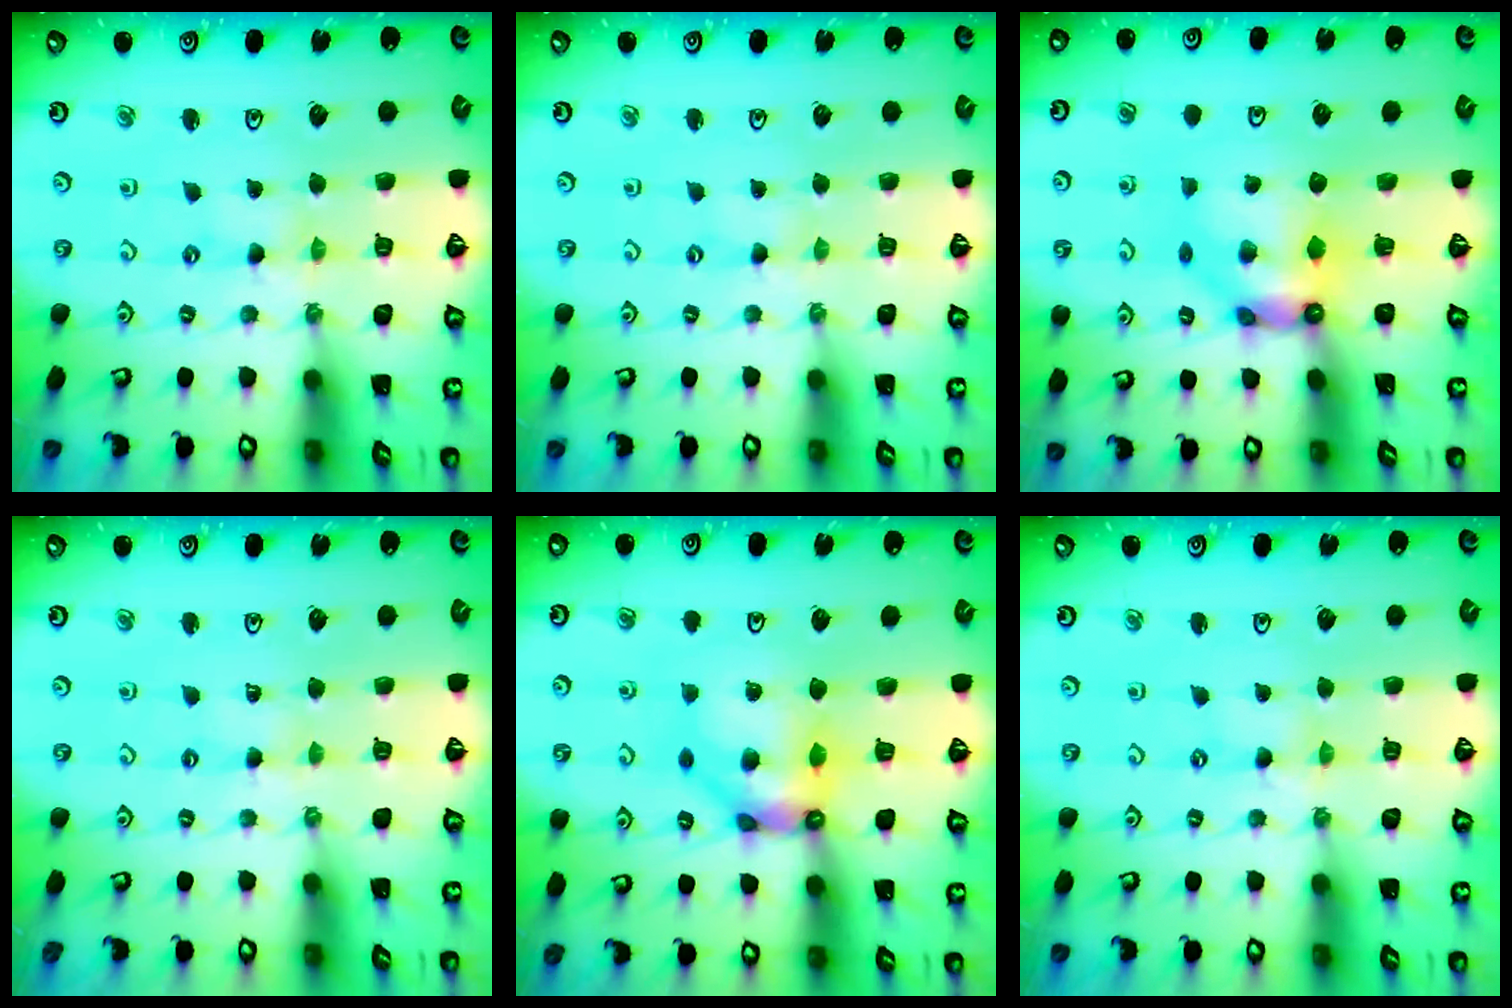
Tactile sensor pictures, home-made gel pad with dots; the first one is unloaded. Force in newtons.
{"total": 0.7, "press": 0.7, "slide": 0.1}
{"total": 8.1, "press": 8.1, "slide": 0.5}
{"total": 1.1, "press": 1.1, "slide": 0.2}
{"total": 9.8, "press": 9.7, "slide": 1.4}
{"total": 0.0}